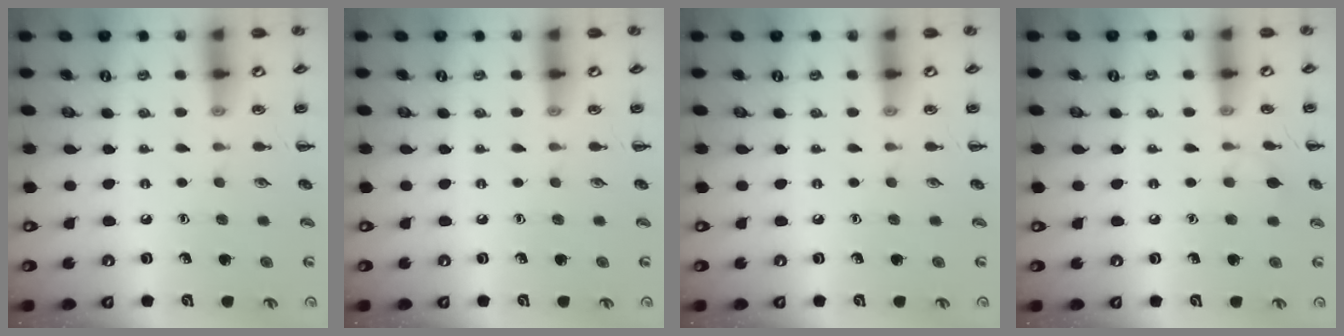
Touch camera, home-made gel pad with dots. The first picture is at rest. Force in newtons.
{"total": 0.0}
{"total": 0.0}
{"total": 5.1, "press": 4.8, "slide": 1.6}